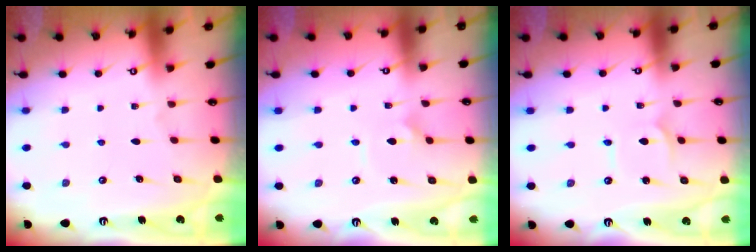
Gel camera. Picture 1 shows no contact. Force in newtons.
{"total": 2.6, "press": 2.6, "slide": 0.2}
{"total": 2.4, "press": 2.4, "slide": 0.2}